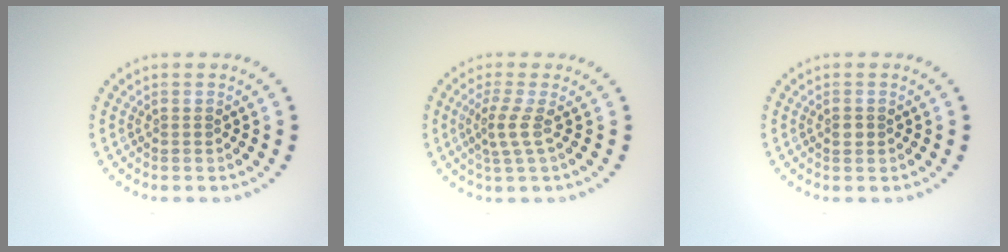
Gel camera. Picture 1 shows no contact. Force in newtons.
{"total": 2.1, "press": 1.5, "slide": 1.6}
{"total": 1.0, "press": 1.0, "slide": 0.3}